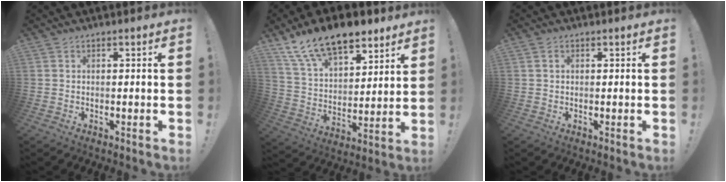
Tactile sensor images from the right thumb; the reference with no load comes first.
{"total": 17.1, "force": [12.4, 8.2, 8.5], "torque": [-0.157, -0.078, 0.229]}
{"total": 1.2, "force": [0.5, 0.9, 0.6], "torque": [-0.006, 0.002, 0.008]}